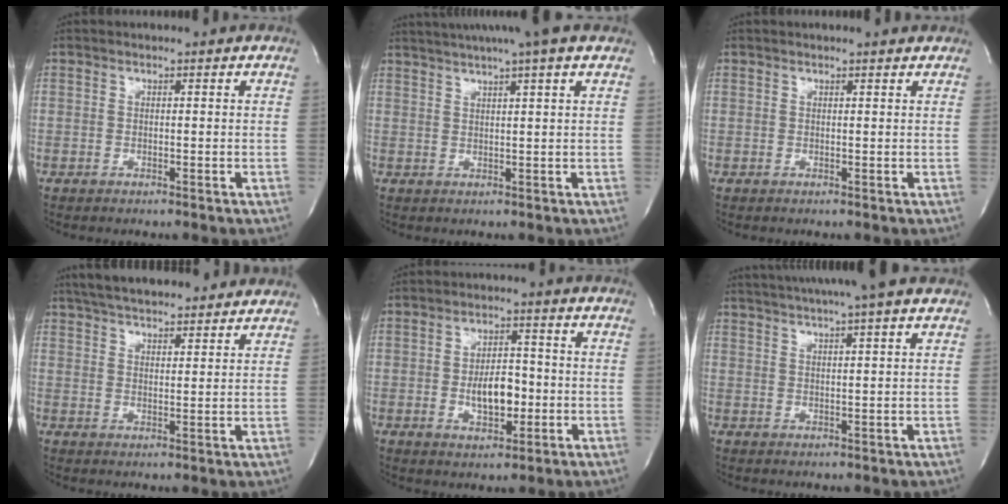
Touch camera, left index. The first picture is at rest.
{"total": 10.2, "force": [8.2, -0.9, 6.0], "torque": [-0.103, 0.025, 0.103]}
{"total": 1.6, "force": [1.6, 0.1, 0.4], "torque": [-0.010, 0.000, 0.013]}
{"total": 16.2, "force": [14.3, 3.3, 6.8], "torque": [-0.109, 0.034, 0.206]}
{"total": 6.5, "force": [-1.3, 3.1, 5.6], "torque": [-0.096, 0.004, -0.016]}
{"total": 12.5, "force": [10.6, -0.6, 6.6], "torque": [-0.116, 0.024, 0.140]}